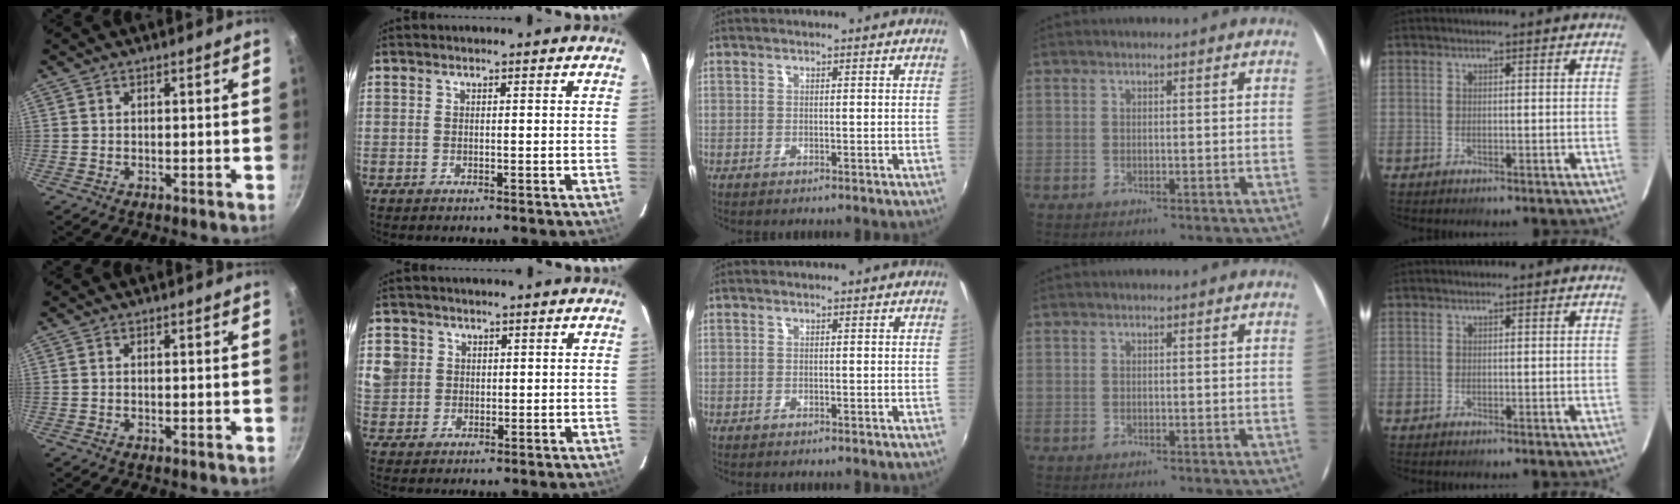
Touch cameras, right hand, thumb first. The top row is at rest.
{"index": {"total": 5.8, "force": [1.0, 5.6, 1.3], "torque": [-0.020, 0.029, 0.025]}}